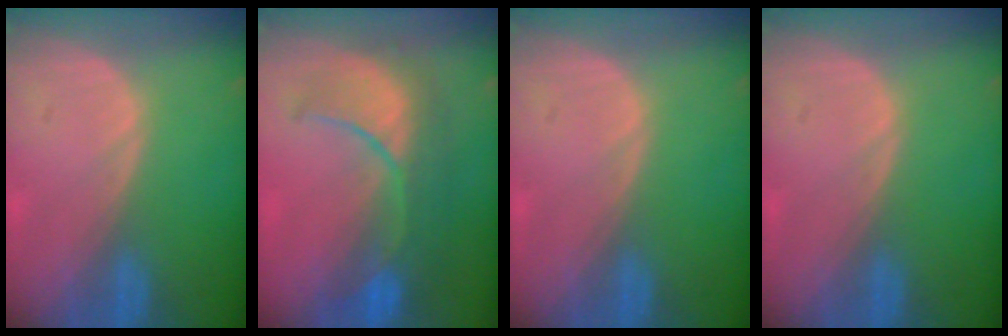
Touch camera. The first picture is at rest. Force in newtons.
{"total": 10.1, "press": 8.9, "slide": 4.7}
{"total": 0.0}
{"total": 0.0}